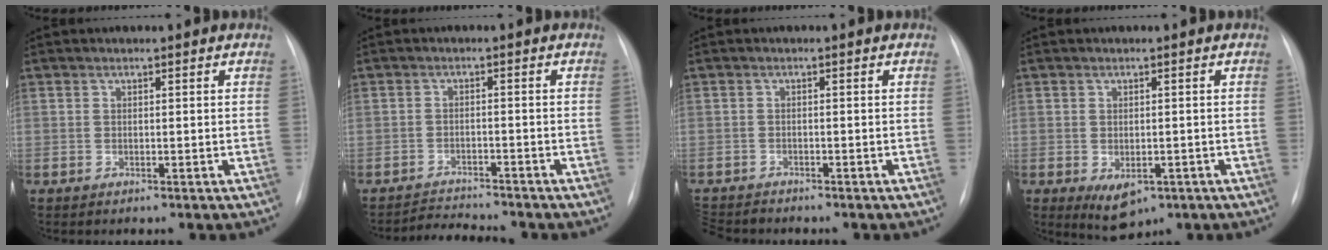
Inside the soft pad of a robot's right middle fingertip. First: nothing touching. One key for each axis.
{"total": 3.9, "fx": -3.9, "fy": -0.6, "fz": -0.1, "tx": -0.002, "ty": -0.014, "tz": -0.064}
{"total": 3.9, "fx": -3.6, "fy": 1.2, "fz": 0.6, "tx": -0.010, "ty": -0.013, "tz": -0.062}
{"total": 4.8, "fx": -1.9, "fy": 2.8, "fz": 3.4, "tx": -0.056, "ty": -0.007, "tz": -0.014}